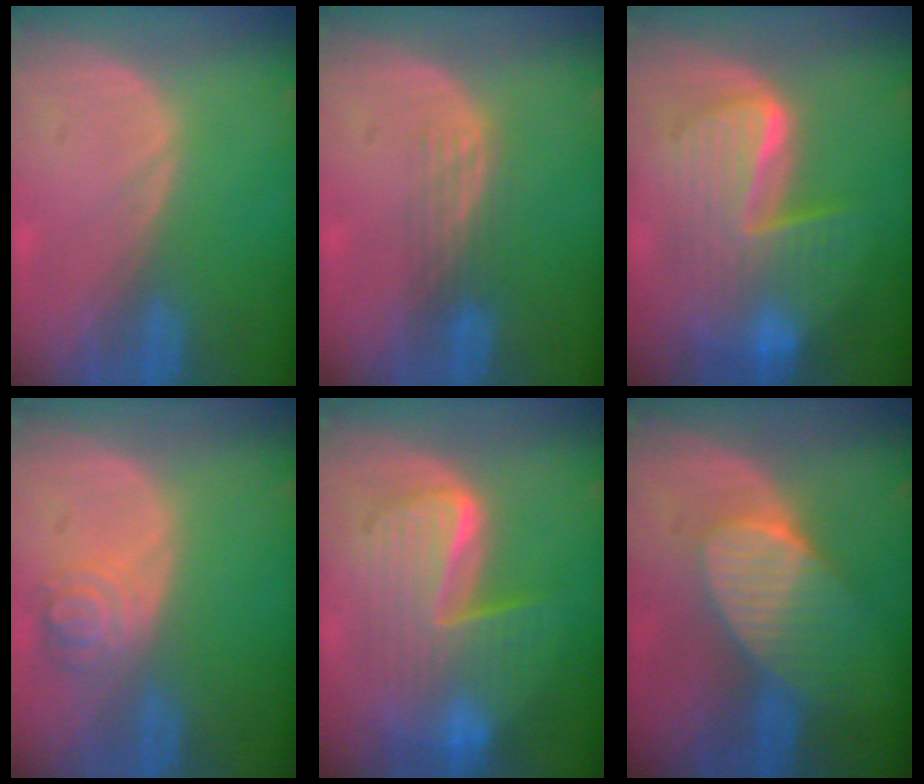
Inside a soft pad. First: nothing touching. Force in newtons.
{"total": 3.0, "press": 2.7, "slide": 1.3}
{"total": 10.4, "press": 10.4, "slide": 1.0}
{"total": 4.5, "press": 4.2, "slide": 1.7}
{"total": 10.4, "press": 10.4, "slide": 1.0}
{"total": 7.5, "press": 7.1, "slide": 2.3}